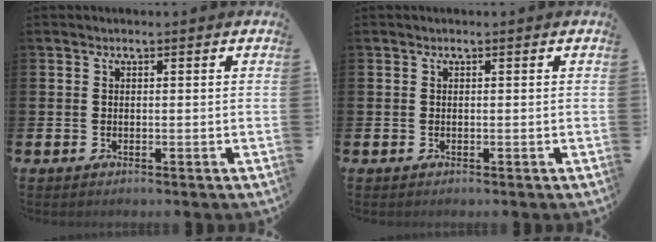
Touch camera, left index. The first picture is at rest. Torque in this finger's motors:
{"motor_torque": [0.00, 0.00, 0.00, 0.01]}